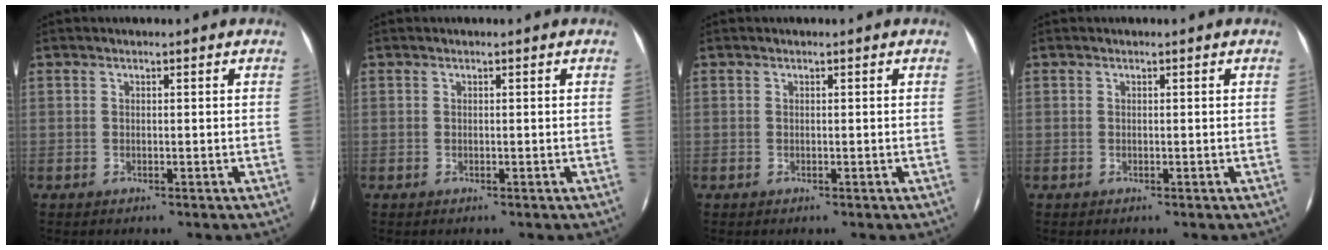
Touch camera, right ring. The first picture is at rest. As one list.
[{"total": 0.0}, {"total": 0.0}, {"total": 0.0}]